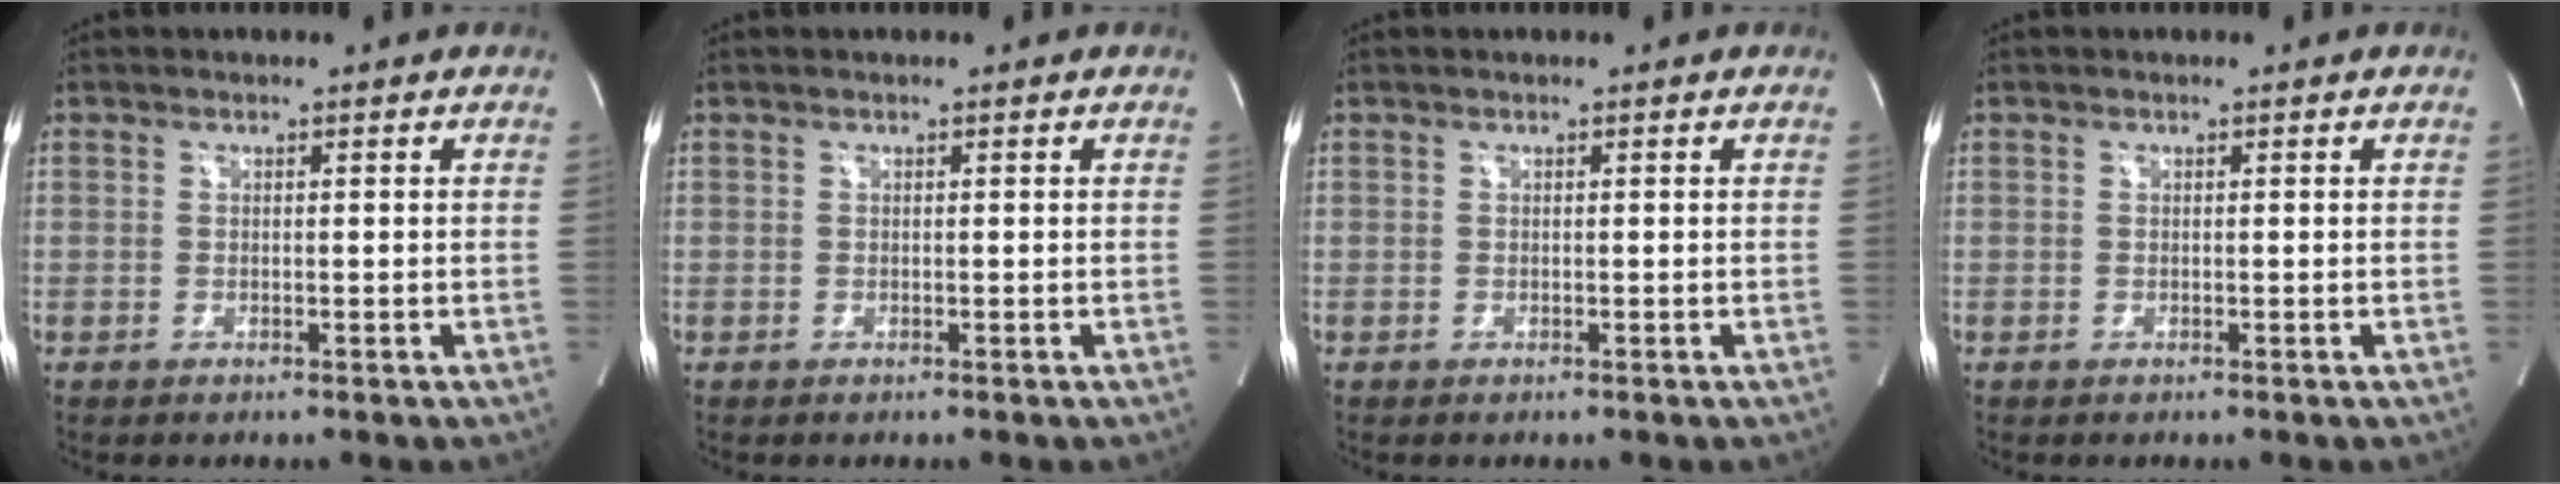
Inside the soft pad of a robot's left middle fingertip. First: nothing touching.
{"total": 0.0}
{"total": 0.0}
{"total": 0.0}